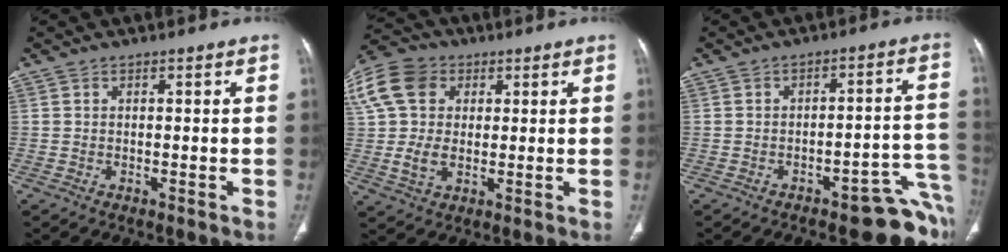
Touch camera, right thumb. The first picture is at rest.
{"total": 15.5, "force": [4.3, 11.6, 9.3], "torque": [-0.194, 0.013, 0.077]}
{"total": 12.3, "force": [-8.2, 4.2, 8.0], "torque": [-0.029, 0.081, -0.105]}